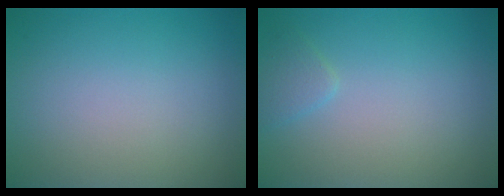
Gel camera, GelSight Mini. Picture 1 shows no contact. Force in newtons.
{"total": 1.2, "press": 1.2, "slide": 0.1}